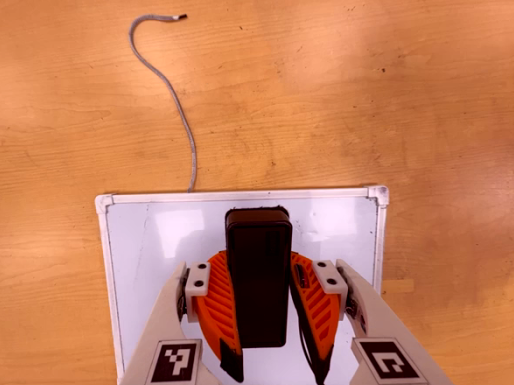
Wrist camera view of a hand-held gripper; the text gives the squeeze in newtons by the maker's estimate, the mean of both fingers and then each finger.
{"total": 6.3, "left": 6.0, "right": 6.7}